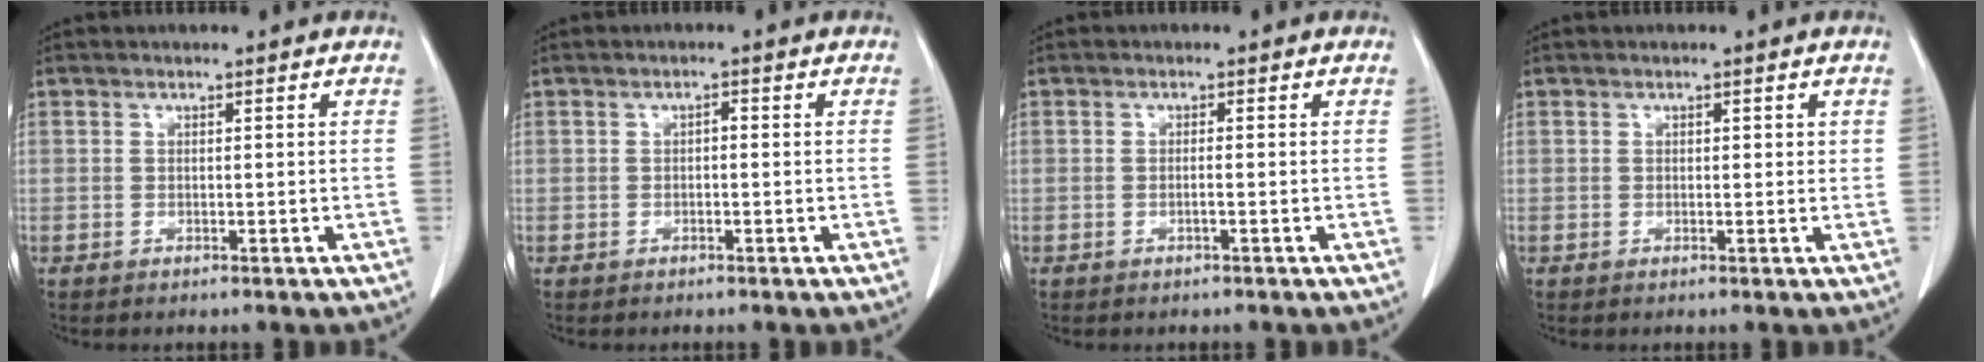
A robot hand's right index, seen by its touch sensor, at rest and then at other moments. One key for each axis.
{"total": 0.8, "fx": -0.1, "fy": 0.4, "fz": 0.7, "tx": -0.012, "ty": 0.003, "tz": -0.004}
{"total": 0.8, "fx": -0.3, "fy": -0.1, "fz": 0.7, "tx": -0.013, "ty": 0.001, "tz": -0.006}
{"total": 1.2, "fx": 0.5, "fy": 0.7, "fz": 0.8, "tx": -0.006, "ty": 0.000, "tz": 0.005}